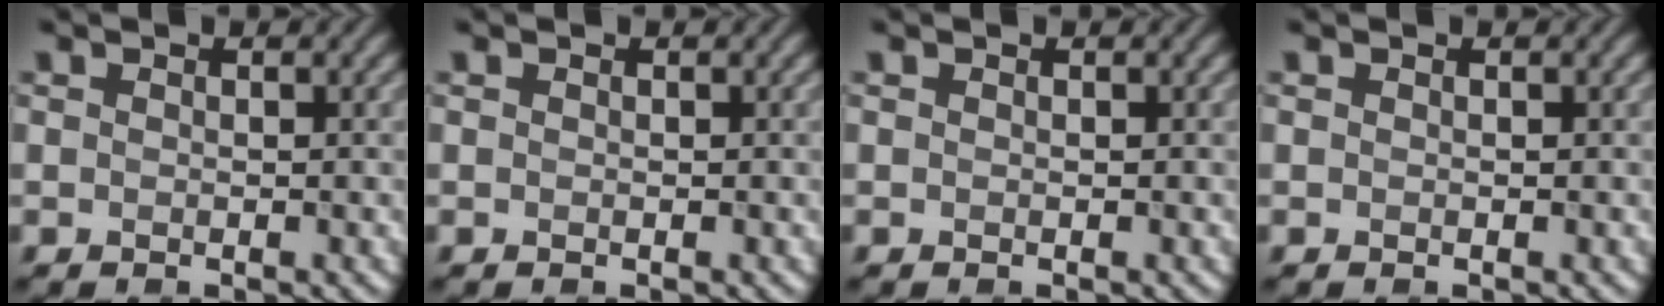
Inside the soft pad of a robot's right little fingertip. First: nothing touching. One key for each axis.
{"total": 0.0}
{"total": 0.0}
{"total": 0.0}